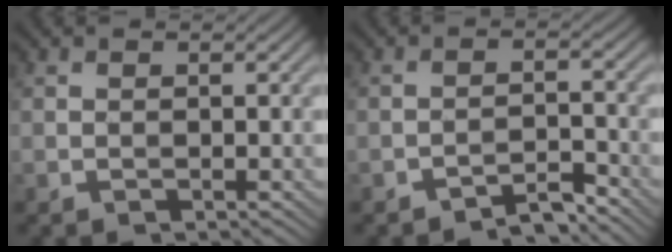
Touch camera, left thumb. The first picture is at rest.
{"total": 3.2, "force": [-2.9, 0.6, 1.3], "torque": [-0.014, 0.013, -0.053]}